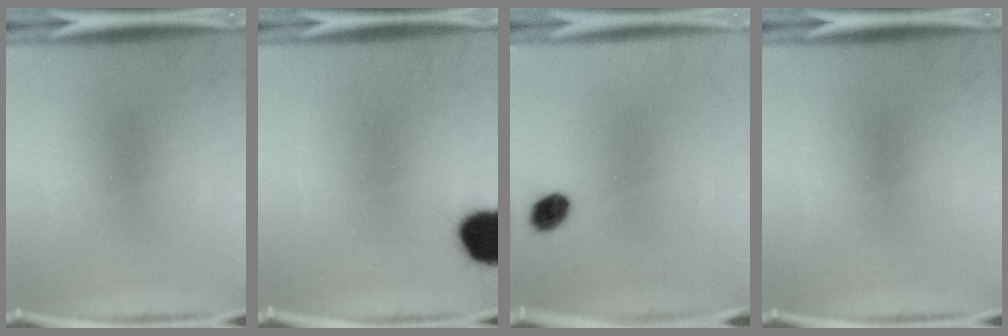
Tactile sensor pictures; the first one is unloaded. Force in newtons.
{"total": 10.9}
{"total": 4.2}
{"total": 0.0}